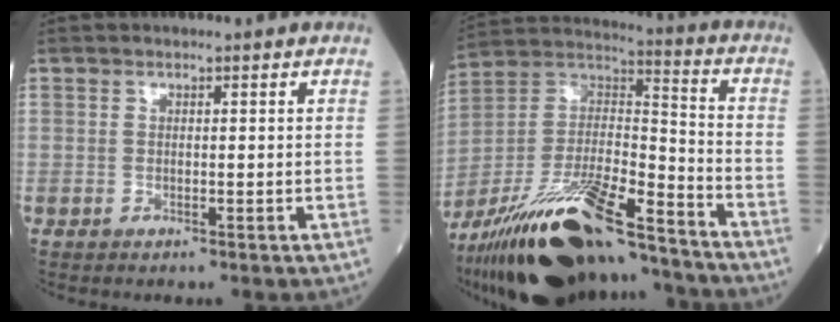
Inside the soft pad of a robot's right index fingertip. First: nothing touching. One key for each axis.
{"total": 25.8, "fx": -19.2, "fy": 5.9, "fz": 16.2, "tx": -0.312, "ty": -0.016, "tz": -0.336}